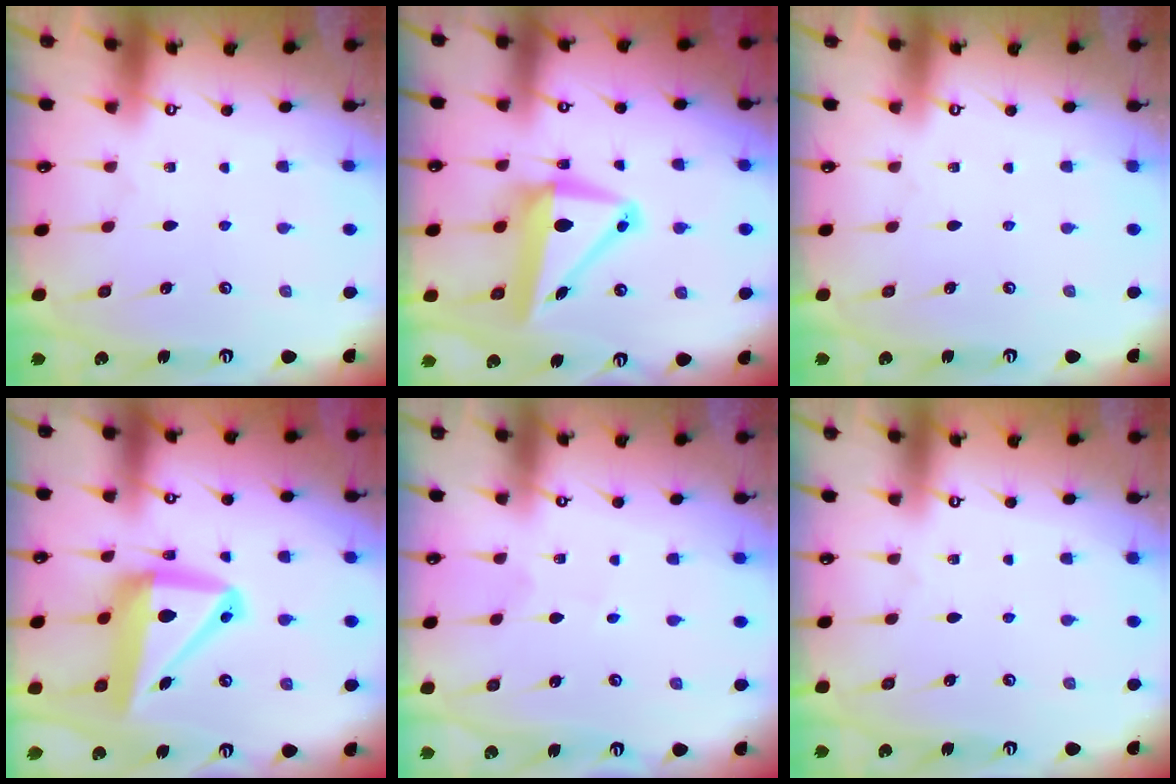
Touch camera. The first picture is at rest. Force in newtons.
{"total": 9.6, "press": 9.3, "slide": 2.1}
{"total": 0.0}
{"total": 15.0, "press": 14.7, "slide": 2.6}
{"total": 0.0}
{"total": 0.9, "press": 0.9, "slide": 0.2}